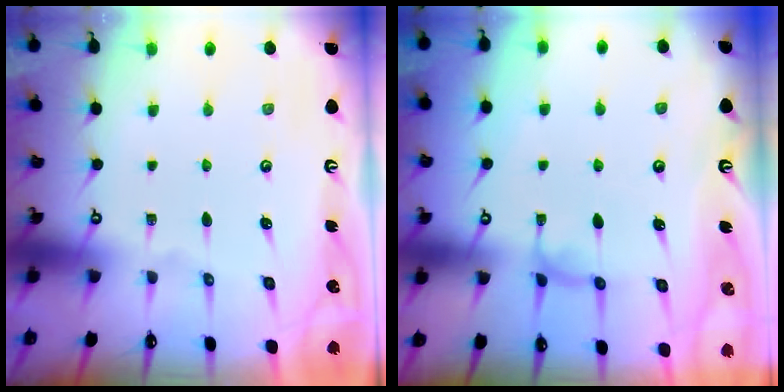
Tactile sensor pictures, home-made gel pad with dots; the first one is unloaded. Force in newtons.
{"total": 0.6, "press": 0.6, "slide": 0.3}